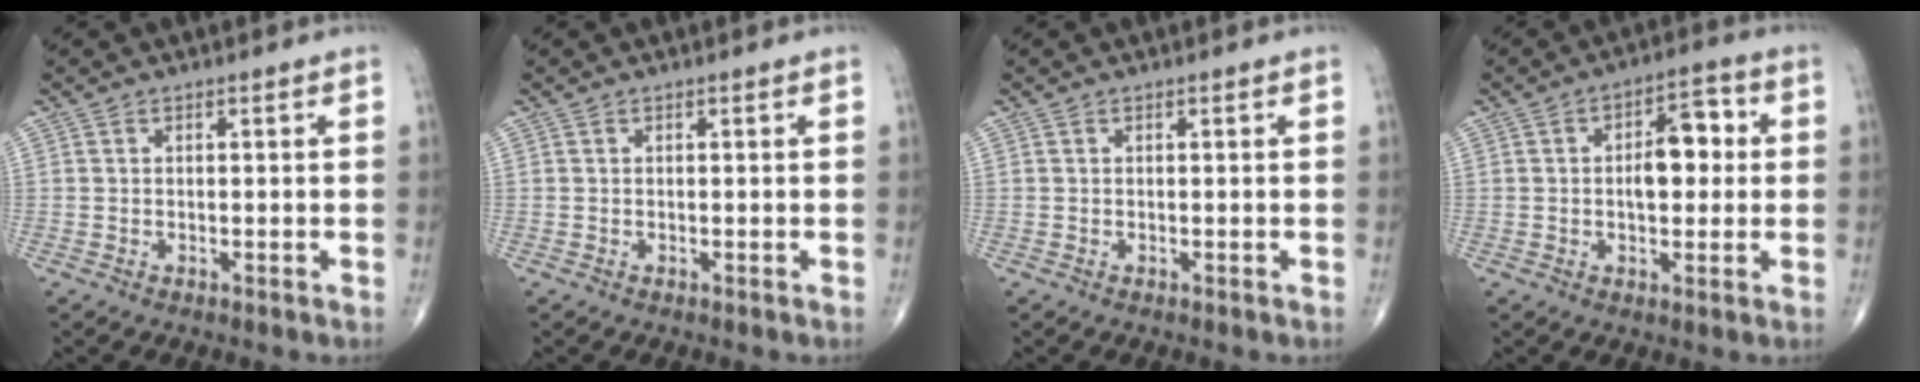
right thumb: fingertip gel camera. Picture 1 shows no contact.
{"total": 0.0}
{"total": 0.0}
{"total": 8.8, "force": [0.7, 4.7, 7.4], "torque": [-0.084, 0.016, 0.004]}